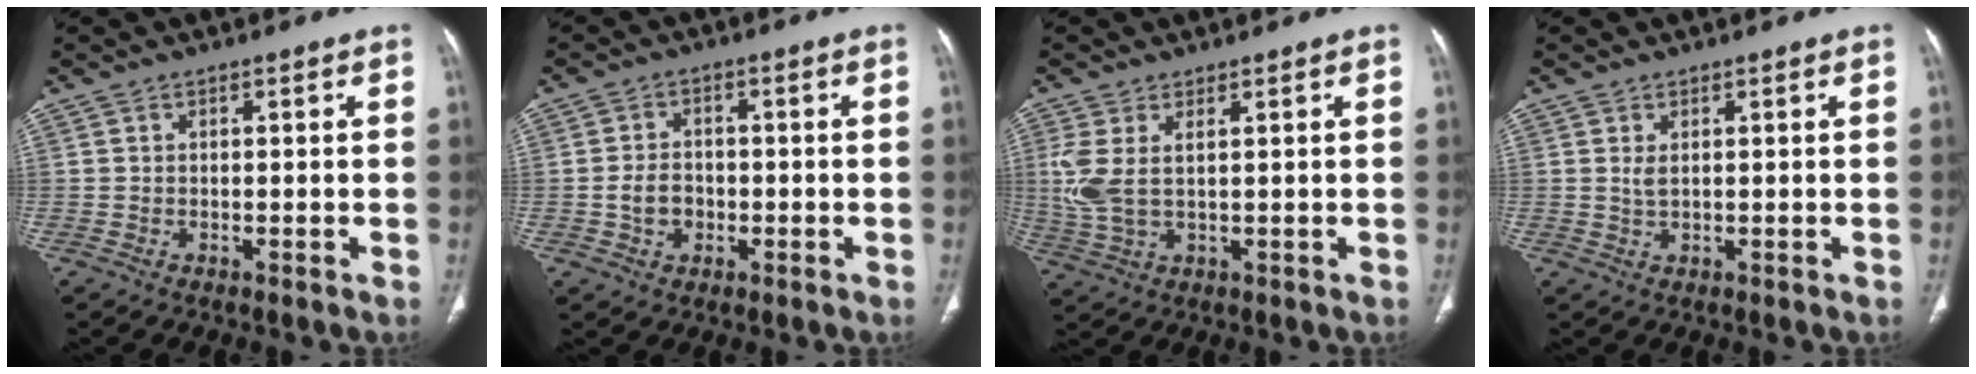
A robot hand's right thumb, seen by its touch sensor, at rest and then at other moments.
{"total": 4.7, "force": [-1.1, 3.7, 2.8], "torque": [-0.043, 0.014, -0.019]}
{"total": 6.1, "force": [1.3, 2.6, 5.3], "torque": [-0.145, -0.003, 0.036]}
{"total": 1.5, "force": [0.5, 0.6, 1.3], "torque": [-0.030, -0.002, 0.015]}